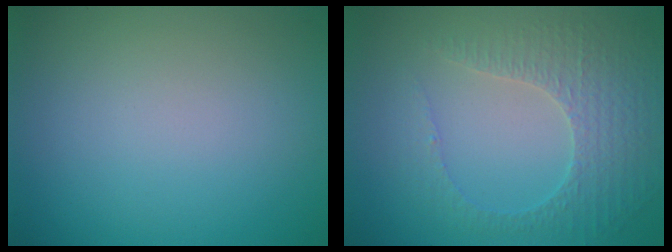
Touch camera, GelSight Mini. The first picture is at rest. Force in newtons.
{"total": 3.8, "press": 3.2, "slide": 2.0}